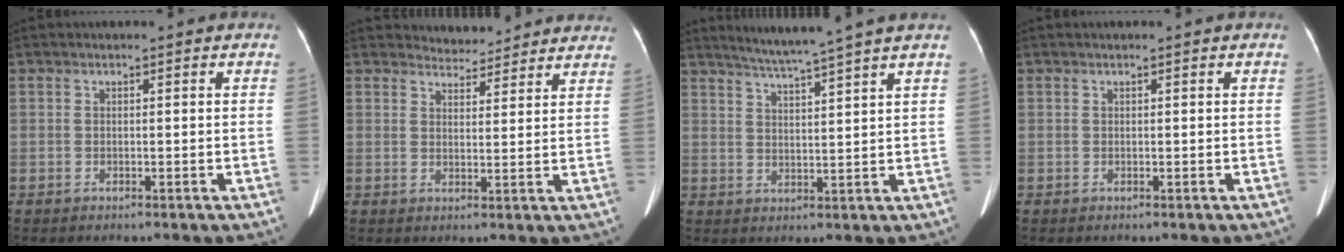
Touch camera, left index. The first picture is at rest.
{"total": 6.2, "force": [6.0, 1.4, -0.1], "torque": [0.010, 0.008, 0.066]}
{"total": 8.0, "force": [6.8, -1.9, 3.8], "torque": [-0.063, 0.003, 0.104]}
{"total": 0.0}